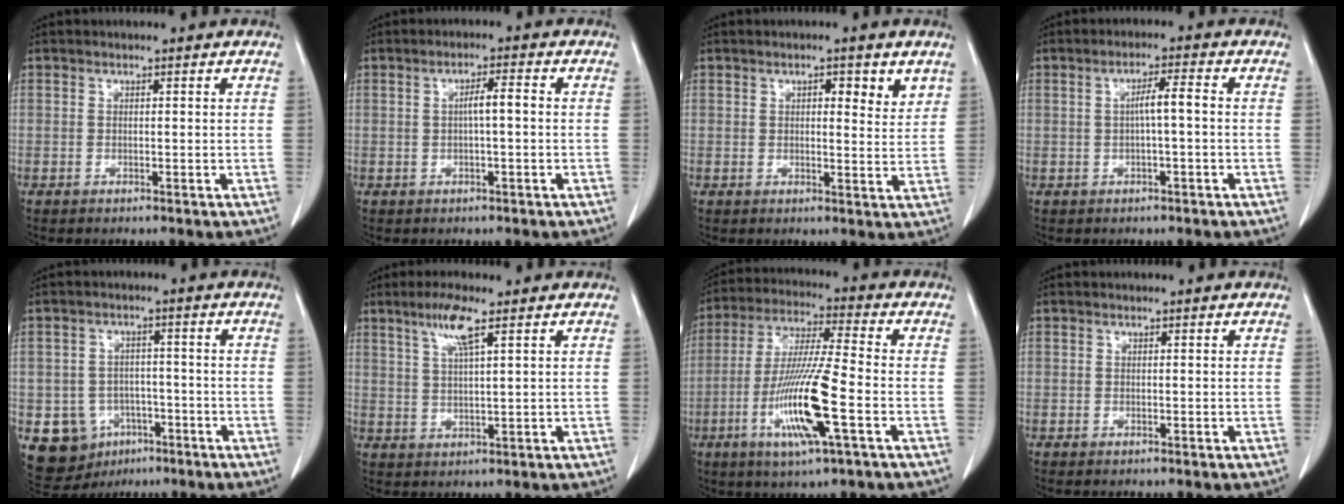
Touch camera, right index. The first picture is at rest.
{"total": 3.6, "force": [0.1, 0.7, 3.5], "torque": [-0.068, 0.011, 0.005]}
{"total": 5.3, "force": [2.6, 1.9, 4.3], "torque": [-0.057, -0.004, 0.033]}
{"total": 4.0, "force": [0.0, 0.6, 3.9], "torque": [-0.075, 0.012, 0.003]}
{"total": 10.7, "force": [-4.3, 9.2, 3.2], "torque": [-0.073, 0.019, -0.051]}
{"total": 6.1, "force": [3.3, 1.0, 4.9], "torque": [-0.100, 0.005, 0.065]}
{"total": 15.2, "force": [-5.0, 0.9, 14.4], "torque": [-0.292, -0.018, -0.094]}
{"total": 0.8, "force": [-0.4, 0.4, 0.5], "torque": [-0.013, 0.000, -0.004]}